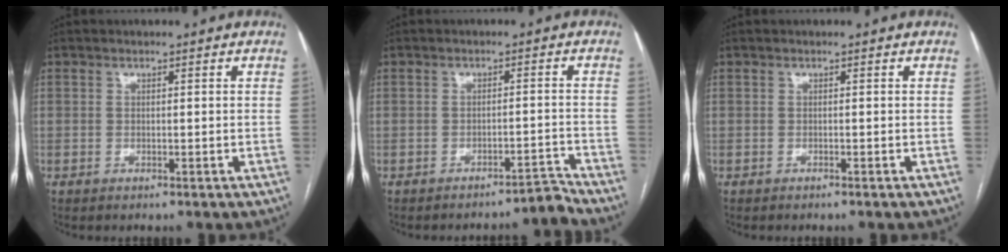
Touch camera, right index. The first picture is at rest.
{"total": 3.6, "force": [-3.4, -1.3, -0.4], "torque": [0.020, 0.008, -0.045]}
{"total": 0.5, "force": [-0.5, 0.0, 0.2], "torque": [-0.004, 0.000, -0.004]}